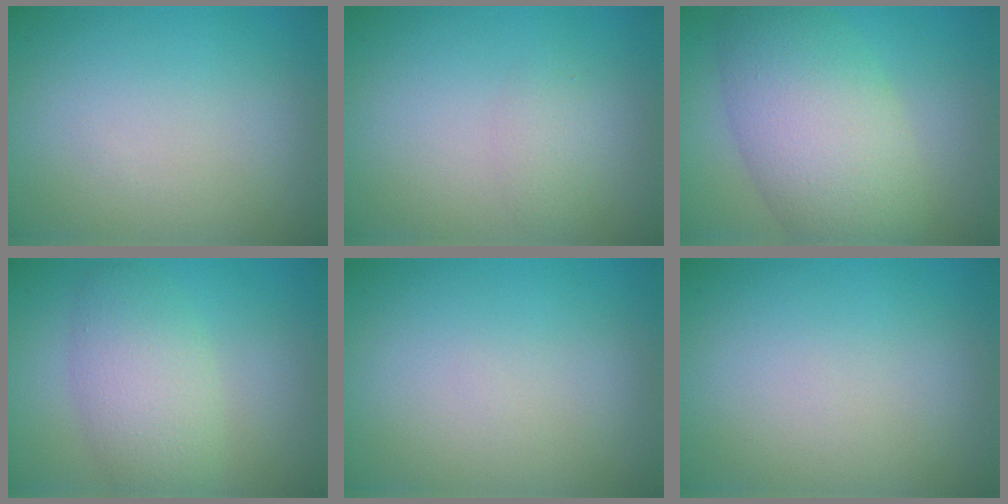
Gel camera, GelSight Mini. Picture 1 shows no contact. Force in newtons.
{"total": 1.3, "press": 1.3, "slide": 0.0}
{"total": 8.8, "press": 8.8, "slide": 0.4}
{"total": 4.8, "press": 4.8, "slide": 0.2}
{"total": 0.0}
{"total": 0.0}